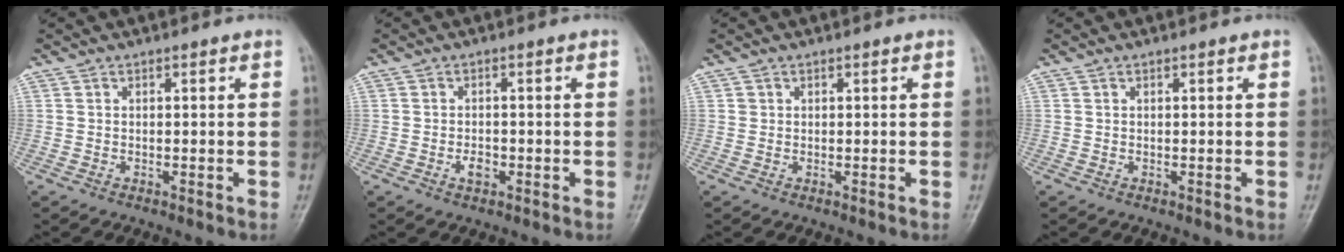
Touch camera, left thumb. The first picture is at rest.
{"total": 2.4, "force": [-0.9, 1.5, 1.6], "torque": [-0.022, 0.005, -0.015]}
{"total": 0.7, "force": [0.2, 0.7, 0.1], "torque": [0.005, 0.001, 0.003]}
{"total": 0.0}